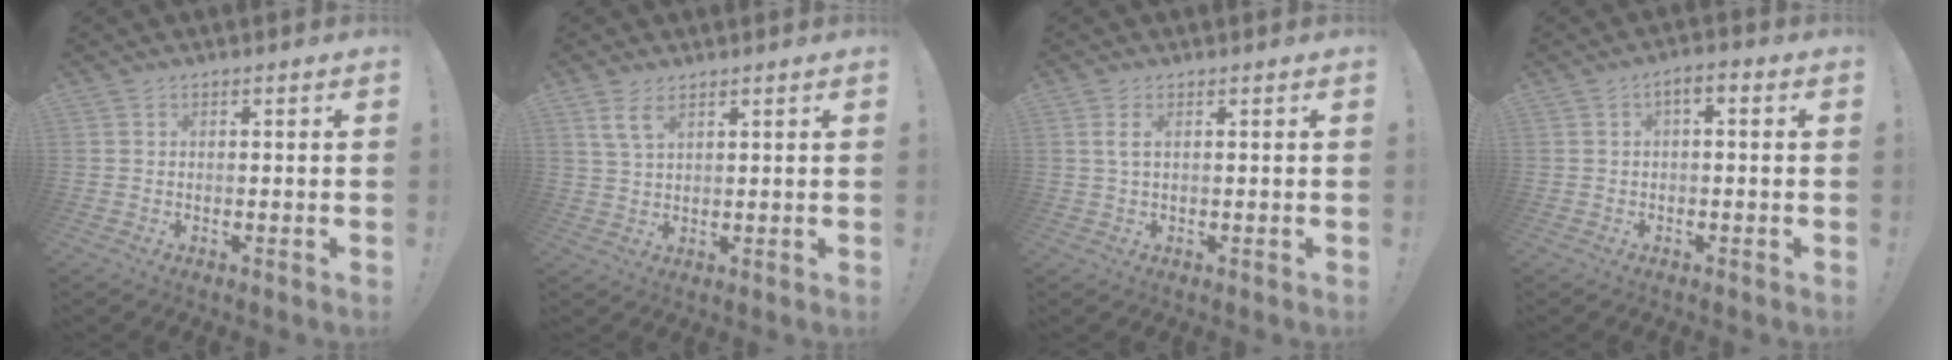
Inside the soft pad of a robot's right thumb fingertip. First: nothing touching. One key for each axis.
{"total": 5.3, "fx": 3.2, "fy": 2.3, "fz": 3.6, "tx": -0.057, "ty": -0.011, "tz": 0.058}
{"total": 2.6, "fx": 0.8, "fy": 0.7, "fz": 2.4, "tx": -0.046, "ty": 0.002, "tz": 0.014}
{"total": 2.8, "fx": -0.8, "fy": 1.0, "fz": 2.5, "tx": -0.039, "ty": 0.005, "tz": -0.016}